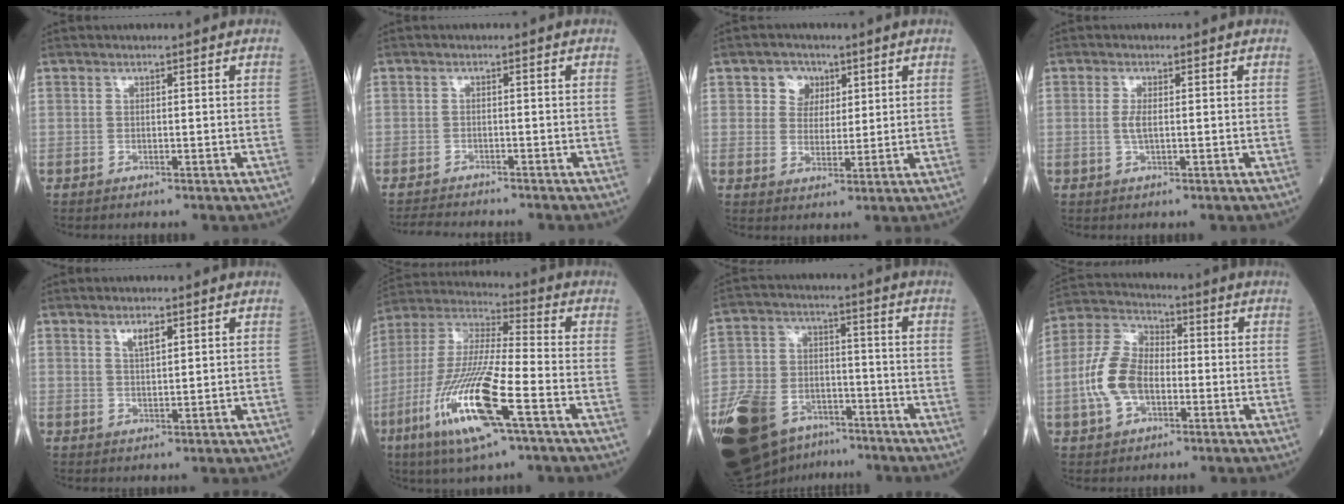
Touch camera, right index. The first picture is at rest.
{"total": 4.8, "force": [-4.6, 0.6, 1.1], "torque": [-0.012, -0.014, -0.078]}
{"total": 4.3, "force": [2.1, 3.6, 1.2], "torque": [-0.019, 0.011, 0.037]}
{"total": 1.9, "force": [0.0, 0.6, 1.8], "torque": [-0.043, -0.002, 0.001]}
{"total": 2.5, "force": [1.5, 0.6, 1.9], "torque": [-0.036, 0.001, 0.030]}
{"total": 18.5, "force": [-7.6, 2.0, 16.7], "torque": [-0.363, -0.030, -0.143]}
{"total": 23.7, "force": [-14.3, 13.4, 13.3], "torque": [-0.342, -0.008, -0.248]}
{"total": 10.2, "force": [-2.0, 6.2, 7.8], "torque": [-0.183, 0.023, -0.043]}